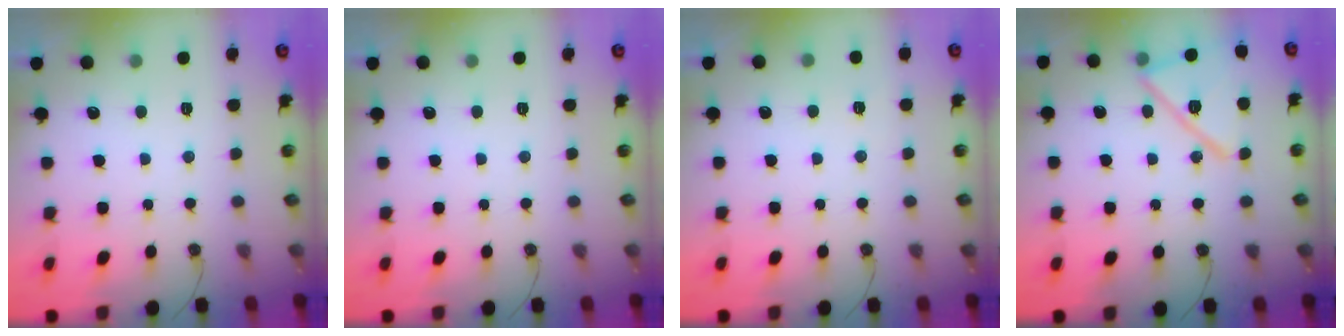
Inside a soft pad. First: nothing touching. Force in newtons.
{"total": 0.0}
{"total": 1.9, "press": 1.6, "slide": 1.0}
{"total": 16.1, "press": 16.1, "slide": 1.1}